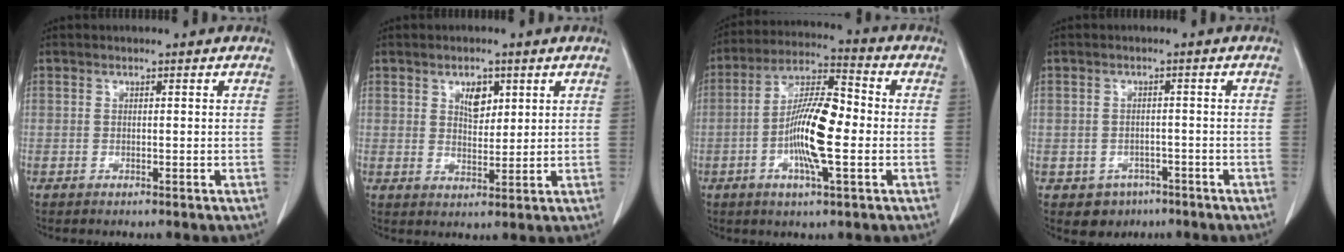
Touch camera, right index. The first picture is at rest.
{"total": 4.0, "force": [1.9, 2.2, 2.7], "torque": [-0.045, -0.001, 0.036]}
{"total": 12.2, "force": [-2.1, 2.4, 11.8], "torque": [-0.221, 0.009, -0.042]}
{"total": 4.0, "force": [-2.2, 3.4, 0.5], "torque": [-0.003, 0.011, -0.022]}